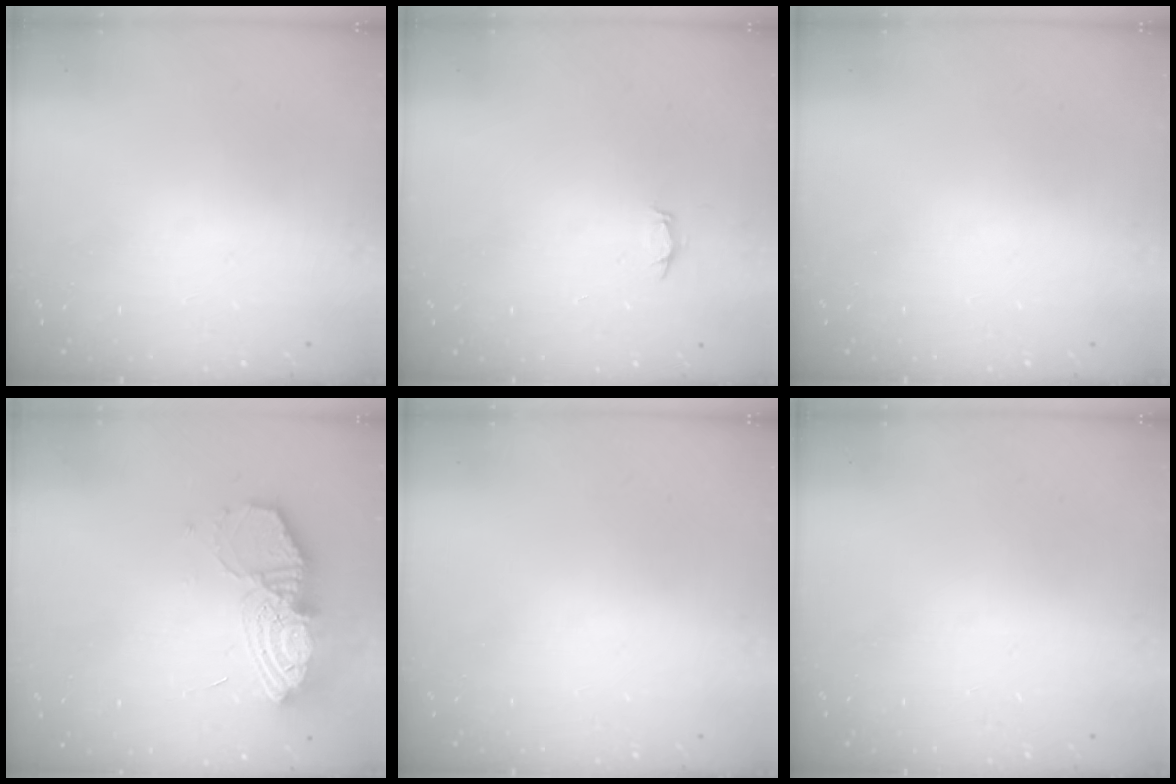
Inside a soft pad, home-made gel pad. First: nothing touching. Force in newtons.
{"total": 2.8, "press": 2.8, "slide": 0.3}
{"total": 0.0}
{"total": 14.6, "press": 14.5, "slide": 1.5}
{"total": 0.0}
{"total": 0.0}